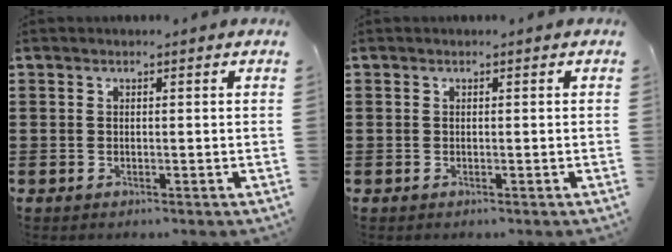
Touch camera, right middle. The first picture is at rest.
{"total": 0.0}